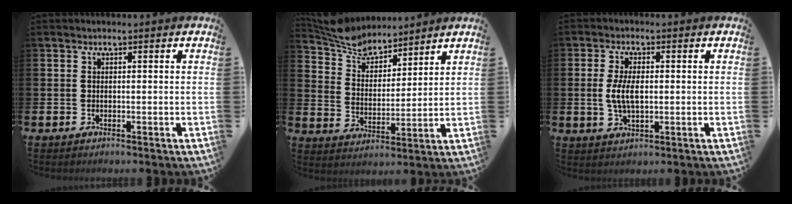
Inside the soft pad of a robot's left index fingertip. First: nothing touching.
{"total": 6.8, "force": [6.4, 2.0, 1.1], "torque": [-0.054, -0.035, 0.115]}
{"total": 4.6, "force": [0.2, 2.1, 4.1], "torque": [-0.080, 0.002, -0.001]}